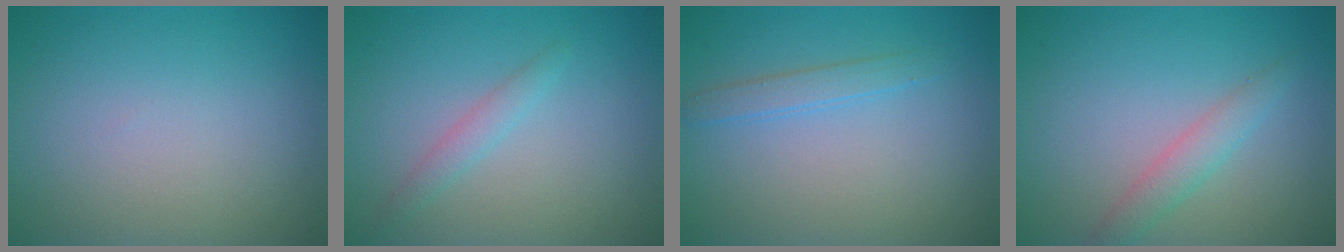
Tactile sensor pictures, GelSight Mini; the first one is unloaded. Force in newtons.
{"total": 1.5, "press": 1.5, "slide": 0.1}
{"total": 1.6, "press": 1.6, "slide": 0.1}
{"total": 2.1, "press": 2.1, "slide": 0.0}